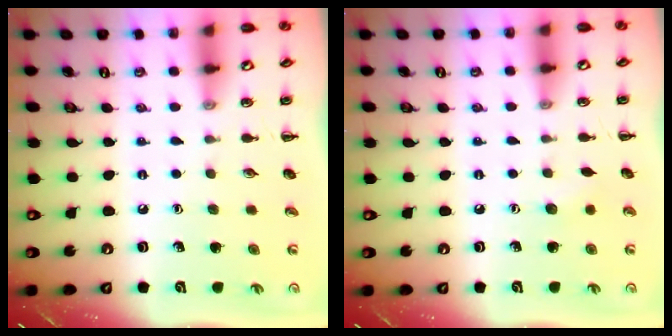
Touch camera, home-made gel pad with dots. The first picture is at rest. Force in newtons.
{"total": 4.0, "press": 3.9, "slide": 0.9}